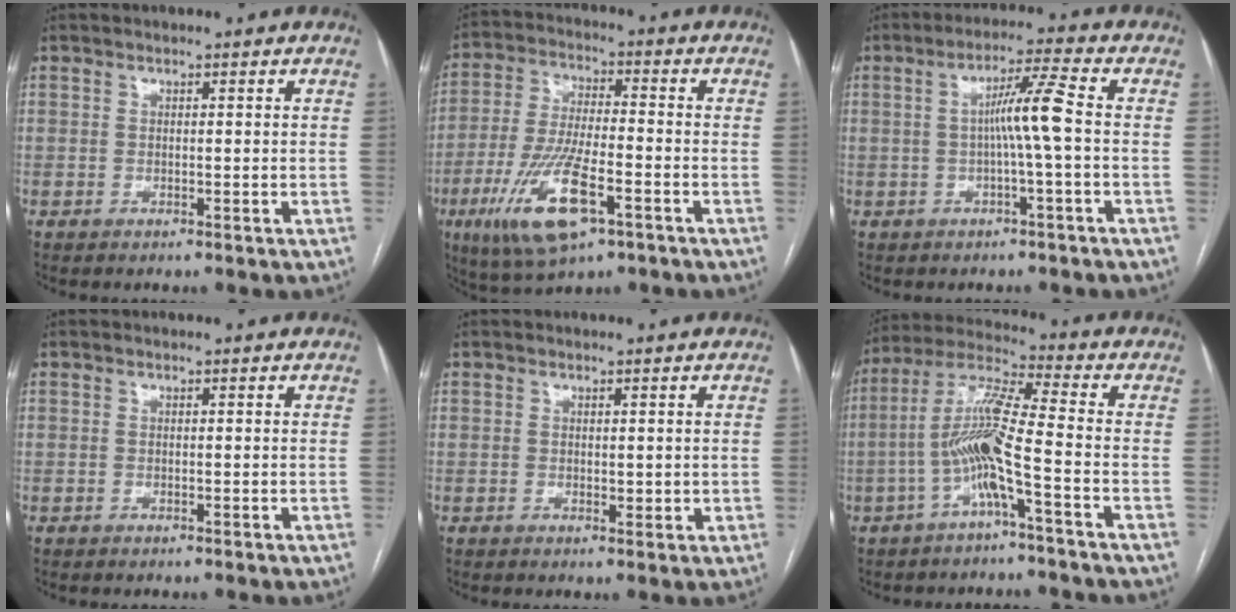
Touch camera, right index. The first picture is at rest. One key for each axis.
{"total": 13.9, "fx": -6.3, "fy": 3.5, "fz": 11.9, "tx": -0.249, "ty": -0.020, "tz": -0.106}
{"total": 6.2, "fx": -0.4, "fy": -0.9, "fz": 6.1, "tx": -0.108, "ty": 0.013, "tz": -0.004}
{"total": 0.0}
{"total": 1.5, "fx": 0.5, "fy": 1.0, "fz": 1.1, "tx": -0.012, "ty": -0.006, "tz": 0.011}
{"total": 9.9, "fx": -3.0, "fy": -0.3, "fz": 9.4, "tx": -0.195, "ty": 0.016, "tz": -0.065}